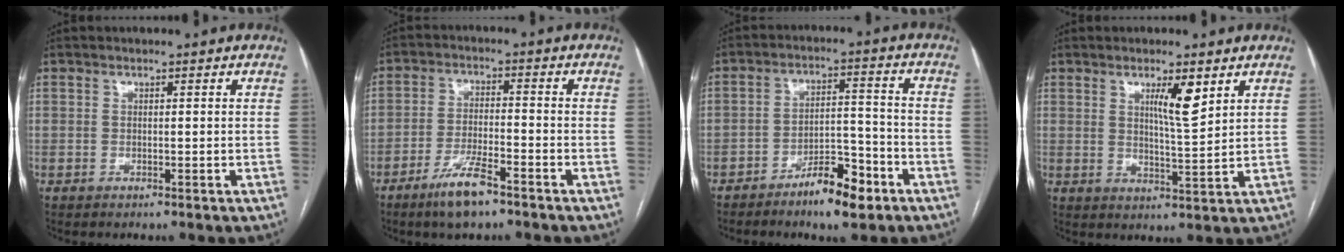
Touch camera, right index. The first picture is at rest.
{"total": 7.2, "force": [-5.0, 1.2, 5.0], "torque": [-0.100, -0.009, -0.090]}
{"total": 8.1, "force": [-5.4, 2.3, 5.6], "torque": [-0.089, 0.012, -0.085]}
{"total": 5.5, "force": [2.8, 0.3, 4.7], "torque": [-0.078, -0.007, 0.049]}